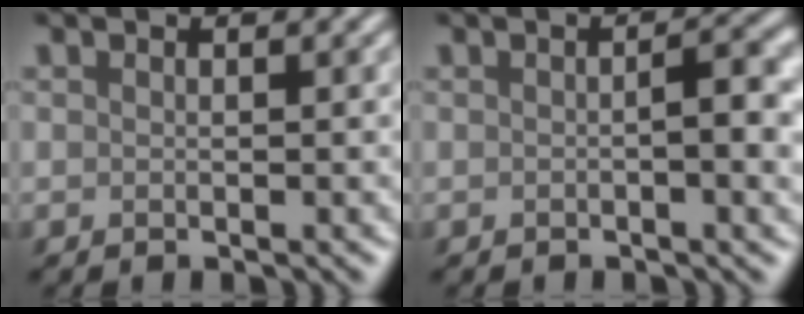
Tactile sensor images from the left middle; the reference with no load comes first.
{"total": 2.9, "force": [-0.2, 0.6, 2.8], "torque": [-0.042, 0.004, -0.004]}